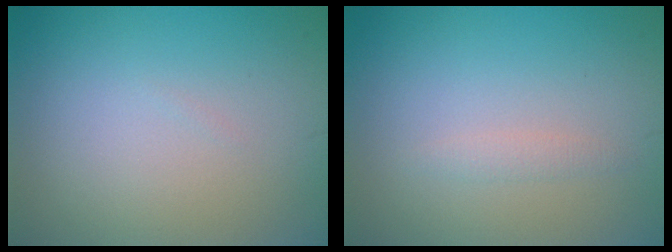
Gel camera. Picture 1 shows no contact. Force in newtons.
{"total": 0.8, "press": 0.8, "slide": 0.1}